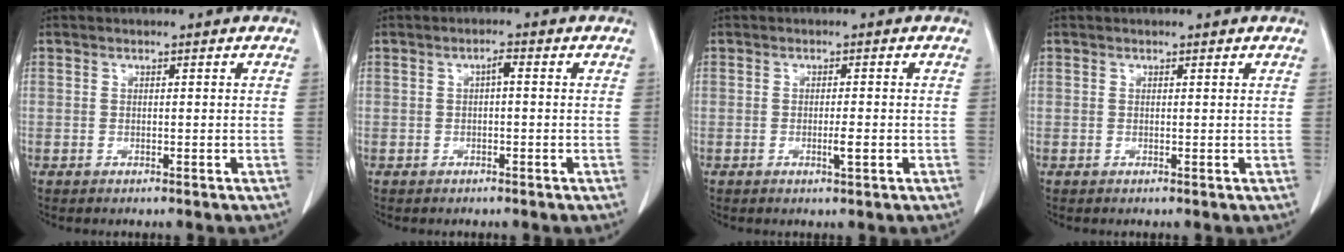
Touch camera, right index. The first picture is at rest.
{"total": 1.3, "force": [0.0, 0.3, 1.3], "torque": [-0.021, 0.004, 0.000]}
{"total": 2.0, "force": [-0.6, 0.1, 1.9], "torque": [-0.034, -0.003, -0.007]}
{"total": 0.0}